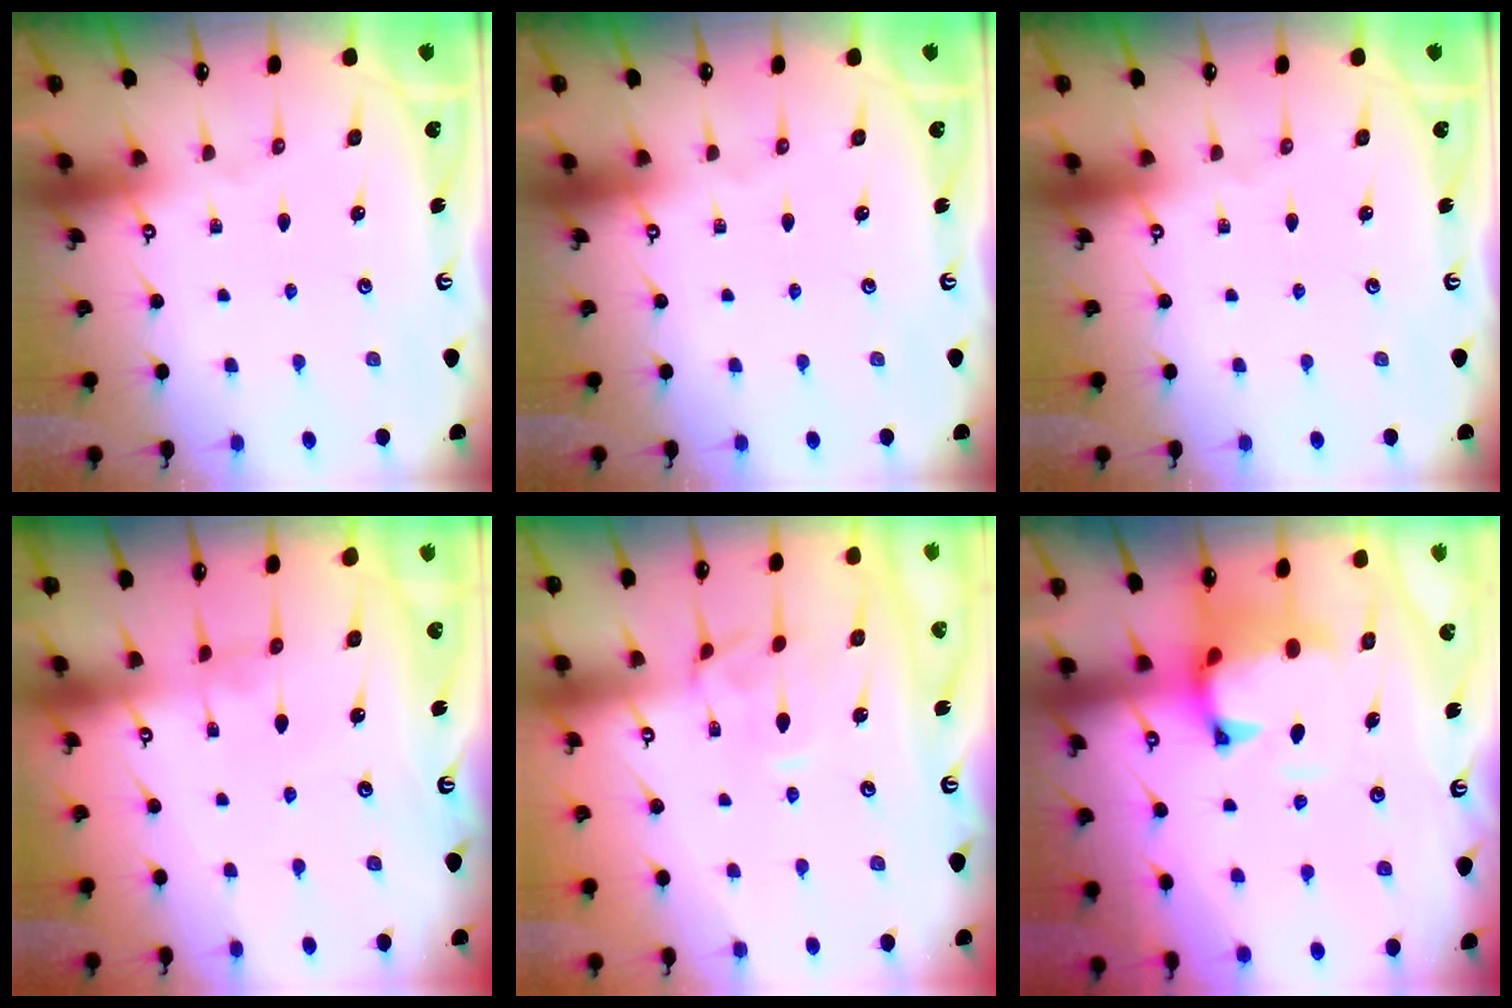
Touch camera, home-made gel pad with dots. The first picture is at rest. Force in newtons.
{"total": 0.0}
{"total": 0.0}
{"total": 1.9, "press": 1.9, "slide": 0.3}
{"total": 0.7, "press": 0.3, "slide": 0.6}
{"total": 1.6, "press": 1.0, "slide": 1.3}